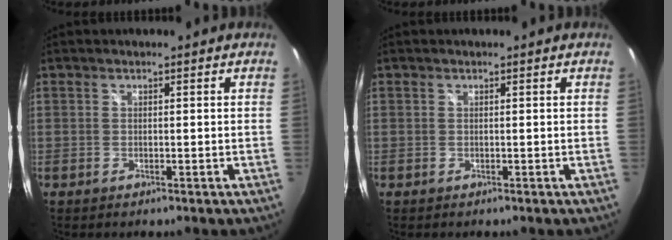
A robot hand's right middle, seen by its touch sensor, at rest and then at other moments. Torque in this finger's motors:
{"motor_torque": [-0.15, -0.15, 0.00, 0.00]}